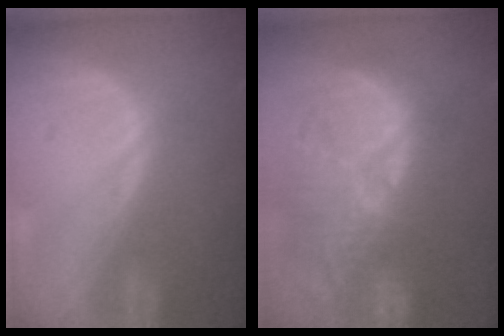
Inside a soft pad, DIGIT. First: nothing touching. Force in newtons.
{"total": 13.0, "press": 12.3, "slide": 4.3}